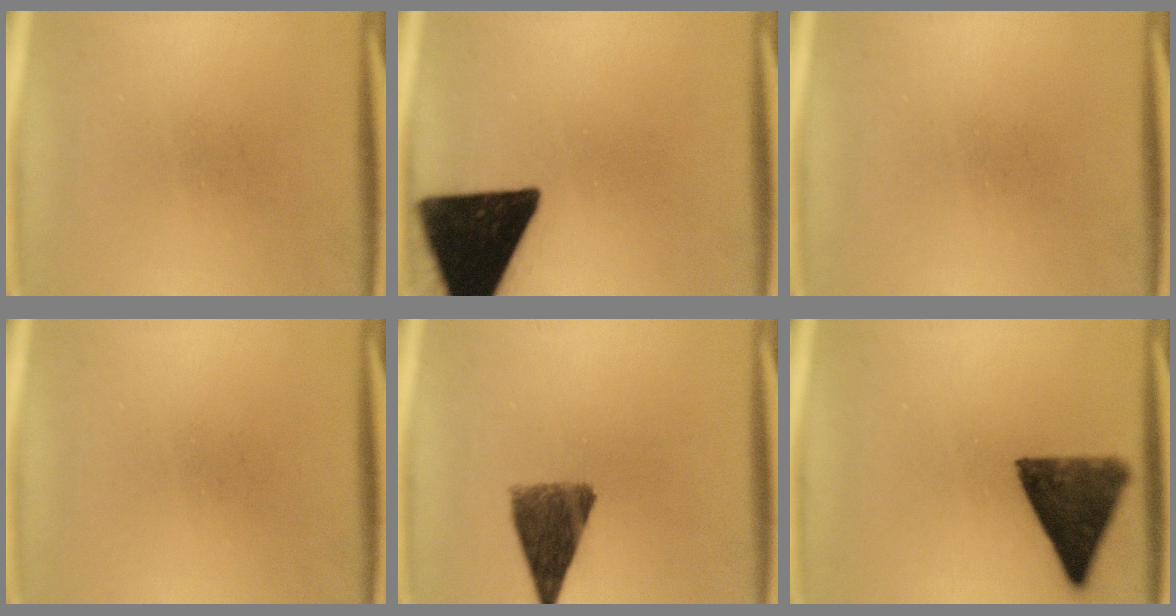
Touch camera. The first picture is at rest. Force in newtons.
{"total": 18.9}
{"total": 0.0}
{"total": 0.0}
{"total": 9.4}
{"total": 11.7}